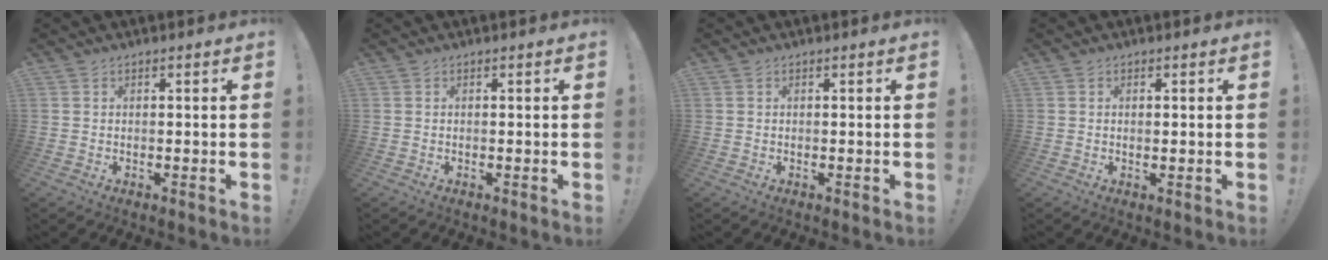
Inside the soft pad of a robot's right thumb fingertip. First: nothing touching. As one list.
[{"total": 0.0}, {"total": 0.0}, {"total": 0.7, "force": [0.2, 0.2, 0.7], "torque": [0.001, -0.005, 0.001]}]